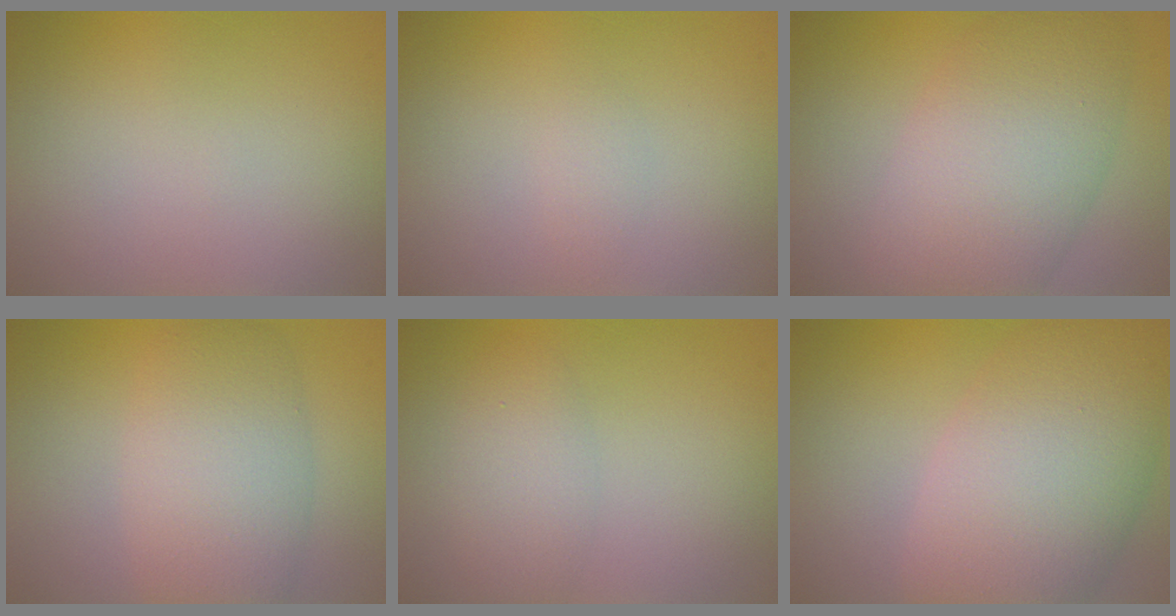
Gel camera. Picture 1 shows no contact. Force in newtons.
{"total": 0.8, "press": 0.8, "slide": 0.1}
{"total": 9.4, "press": 9.4, "slide": 0.2}
{"total": 6.7, "press": 6.7, "slide": 0.6}
{"total": 1.8, "press": 1.8, "slide": 0.2}
{"total": 10.9, "press": 10.9, "slide": 0.7}